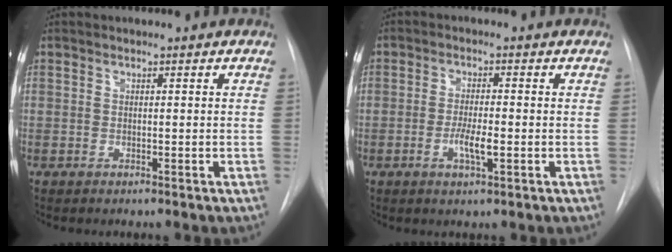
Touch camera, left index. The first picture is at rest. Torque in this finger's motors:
{"motor_torque": [0.63, 0.05, 0.10, 0.04]}